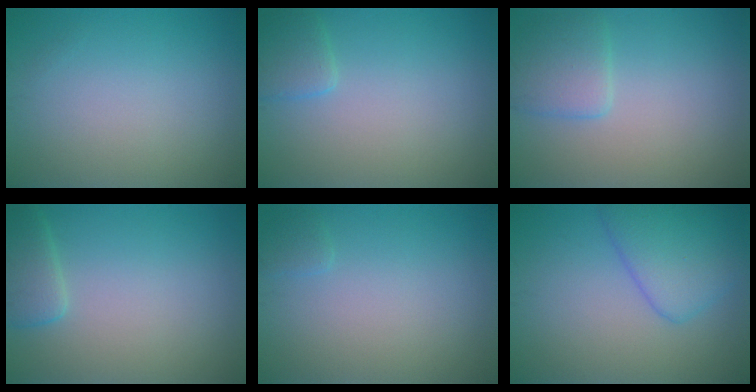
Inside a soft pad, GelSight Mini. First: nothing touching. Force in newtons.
{"total": 1.7, "press": 1.7, "slide": 0.1}
{"total": 2.7, "press": 2.7, "slide": 0.2}
{"total": 2.4, "press": 2.4, "slide": 0.2}
{"total": 0.8, "press": 0.8, "slide": 0.1}
{"total": 4.6, "press": 4.6, "slide": 0.3}